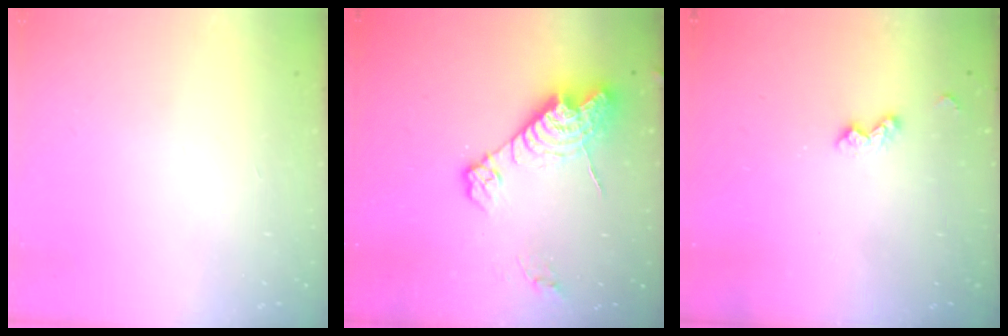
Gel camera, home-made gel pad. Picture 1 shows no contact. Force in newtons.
{"total": 13.9, "press": 13.8, "slide": 1.3}
{"total": 4.6, "press": 4.5, "slide": 0.8}